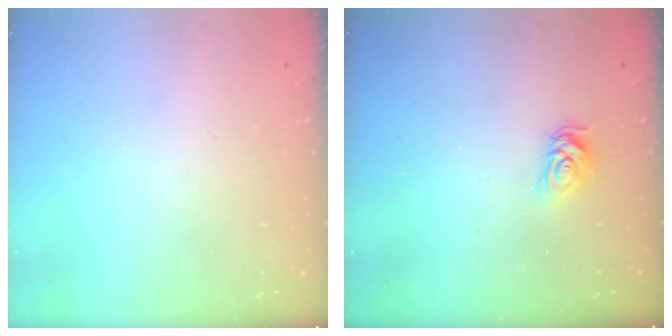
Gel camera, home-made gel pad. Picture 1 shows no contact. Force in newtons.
{"total": 7.2, "press": 7.1, "slide": 0.7}